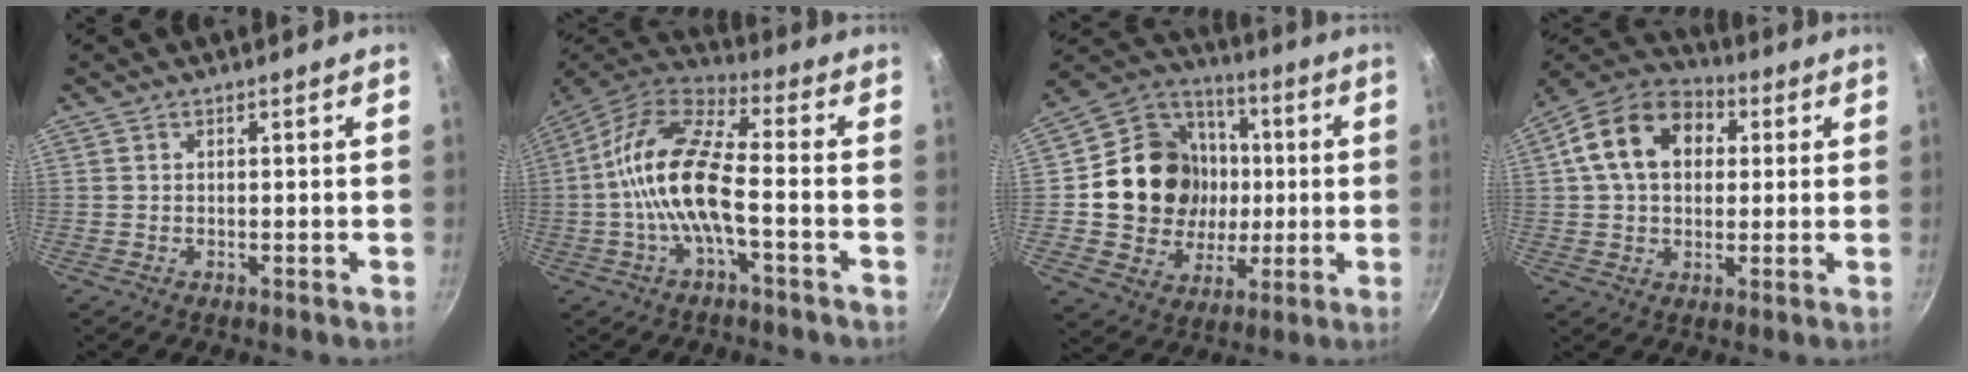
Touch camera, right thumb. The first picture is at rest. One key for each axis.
{"total": 14.9, "fx": -2.7, "fy": 5.6, "fz": 13.6, "tx": -0.267, "ty": 0.041, "tz": -0.069}
{"total": 20.6, "fx": 0.7, "fy": 18.2, "fz": 9.8, "tx": -0.146, "ty": 0.020, "tz": 0.017}
{"total": 15.6, "fx": 3.5, "fy": 11.4, "fz": 10.1, "tx": -0.150, "ty": 0.026, "tz": 0.043}